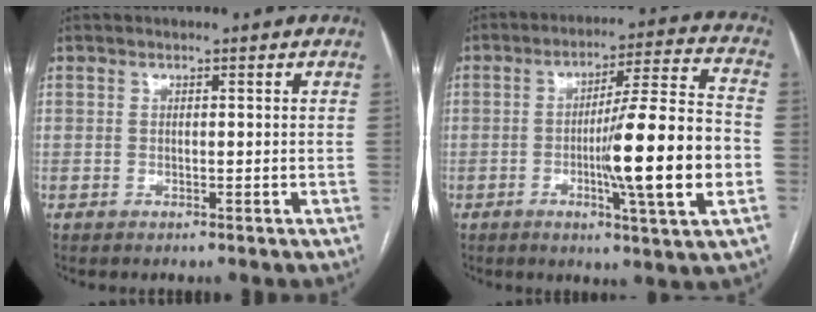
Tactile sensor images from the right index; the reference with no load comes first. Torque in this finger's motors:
{"motor_torque": [2.14, 0.00, 1.05, 0.21]}